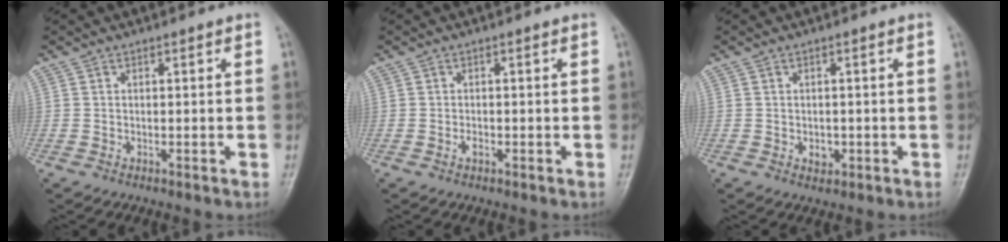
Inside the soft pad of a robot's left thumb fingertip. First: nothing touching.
{"total": 1.2, "force": [-0.5, 0.7, 0.8], "torque": [-0.012, 0.003, -0.010]}
{"total": 2.2, "force": [-0.5, 1.7, 1.3], "torque": [-0.009, 0.002, -0.004]}